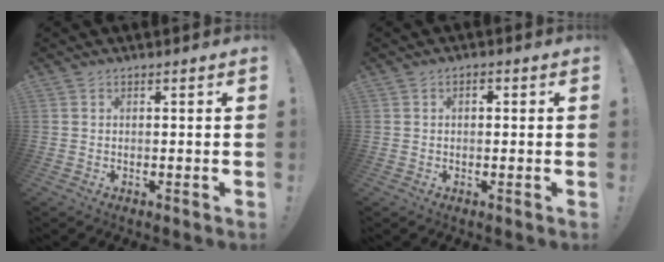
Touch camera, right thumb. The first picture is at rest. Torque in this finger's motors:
{"motor_torque": [-0.05, -0.01, -0.18, 0.01, 0.05]}